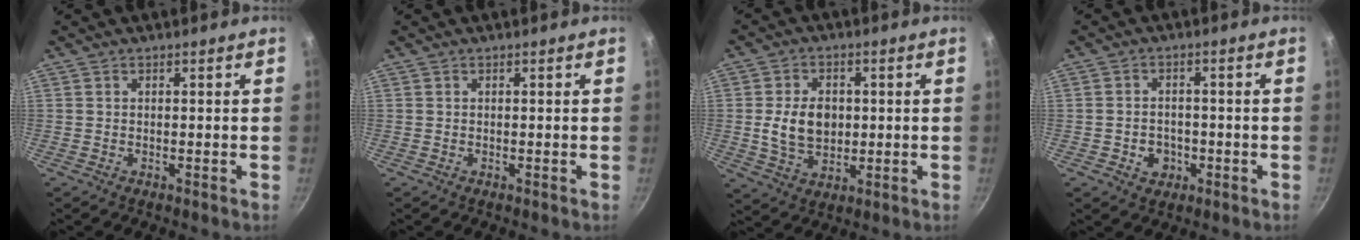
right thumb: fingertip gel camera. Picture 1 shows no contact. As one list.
[{"total": 0.0}, {"total": 9.4, "force": [0.4, 6.8, 6.4], "torque": [-0.095, -0.003, 0.011]}, {"total": 4.5, "force": [-1.5, 3.7, 2.1], "torque": [-0.019, 0.017, -0.017]}]